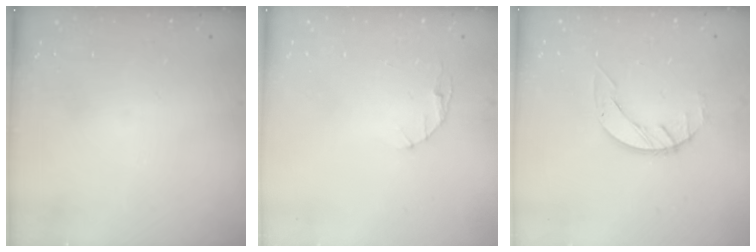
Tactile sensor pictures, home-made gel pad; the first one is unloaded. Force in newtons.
{"total": 2.9, "press": 2.9, "slide": 0.4}
{"total": 2.7, "press": 2.7, "slide": 0.3}